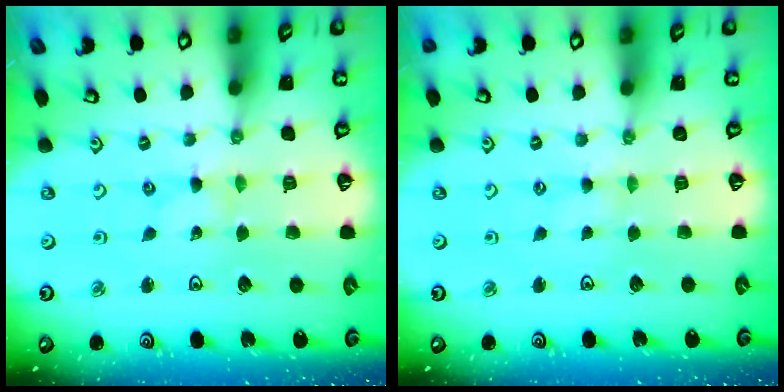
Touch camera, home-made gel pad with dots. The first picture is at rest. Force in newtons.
{"total": 0.7, "press": 0.6, "slide": 0.2}